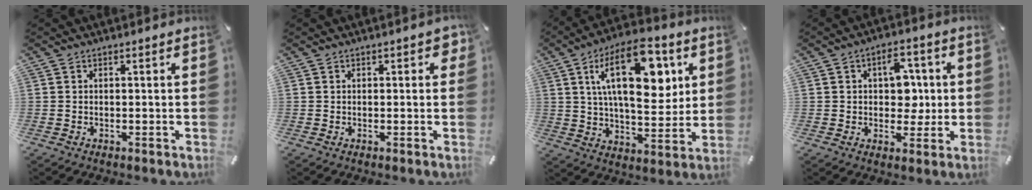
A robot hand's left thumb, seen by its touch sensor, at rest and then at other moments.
{"total": 1.7, "force": [0.4, 1.2, 1.2], "torque": [-0.007, 0.002, 0.002]}
{"total": 20.9, "force": [7.5, 10.4, 16.5], "torque": [-0.268, -0.020, 0.113]}
{"total": 9.0, "force": [1.1, 6.7, 5.9], "torque": [-0.066, -0.001, 0.014]}